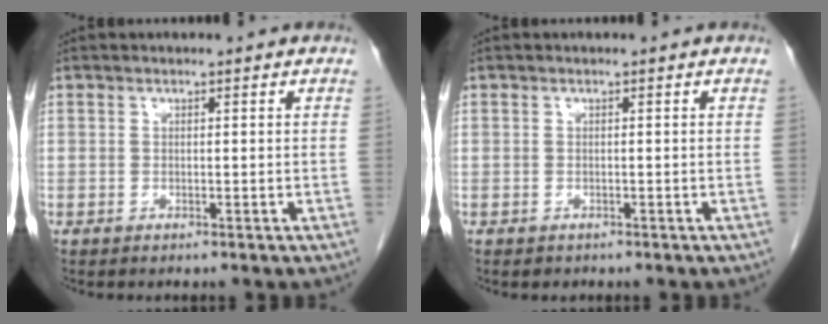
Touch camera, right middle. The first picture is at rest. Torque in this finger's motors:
{"motor_torque": [0.21, -0.02, -0.05, -0.01]}